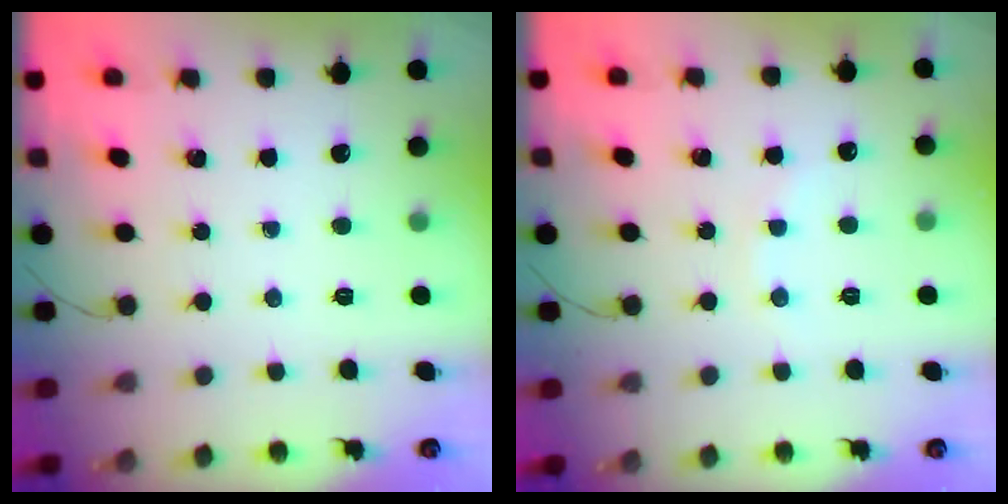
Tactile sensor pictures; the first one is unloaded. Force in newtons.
{"total": 4.1, "press": 3.9, "slide": 1.1}